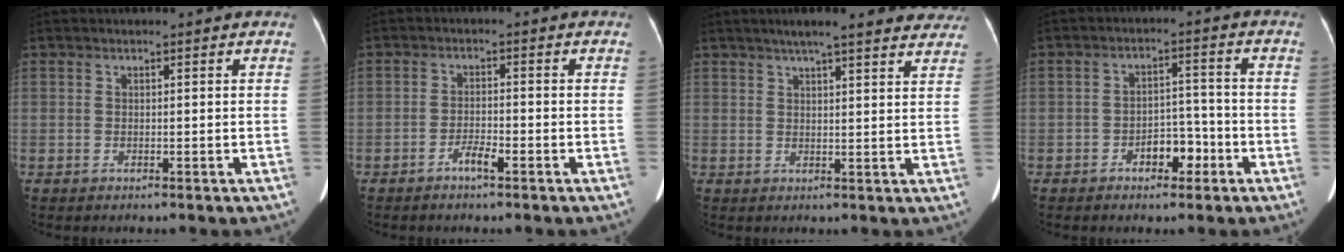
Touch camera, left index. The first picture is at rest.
{"total": 2.5, "force": [-1.8, 0.3, 1.7], "torque": [-0.034, 0.001, -0.033]}
{"total": 15.7, "force": [13.5, 2.4, 7.6], "torque": [-0.095, 0.027, 0.159]}
{"total": 4.8, "force": [-2.7, 2.6, 3.1], "torque": [-0.045, 0.018, -0.041]}